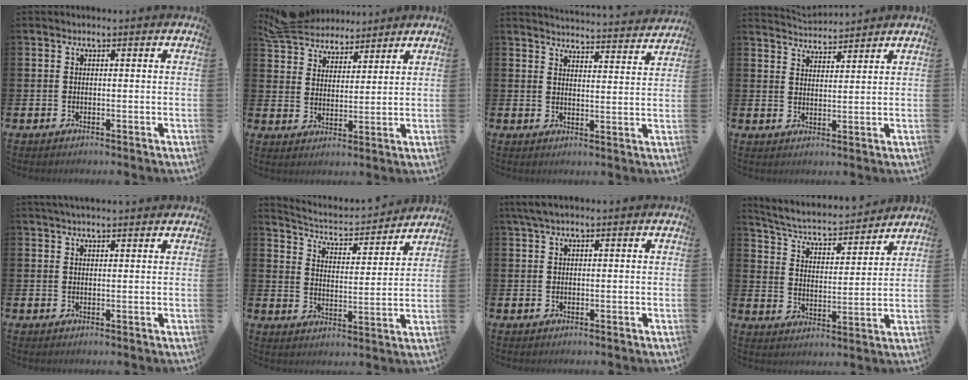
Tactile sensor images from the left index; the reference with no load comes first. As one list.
[{"total": 6.2, "force": [5.9, 1.9, 0.3], "torque": [-0.036, -0.024, 0.111]}, {"total": 4.4, "force": [4.4, 0.0, 0.2], "torque": [-0.004, -0.042, 0.074]}, {"total": 3.6, "force": [3.6, 0.3, -0.3], "torque": [0.000, -0.024, 0.065]}, {"total": 2.2, "force": [2.1, 0.3, 0.8], "torque": [-0.006, -0.004, 0.034]}, {"total": 5.1, "force": [4.9, 1.2, 1.0], "torque": [-0.049, -0.042, 0.078]}, {"total": 2.1, "force": [1.4, 0.4, 1.5], "torque": [-0.033, 0.006, 0.025]}, {"total": 5.0, "force": [4.6, 1.3, 1.5], "torque": [-0.057, -0.042, 0.072]}]